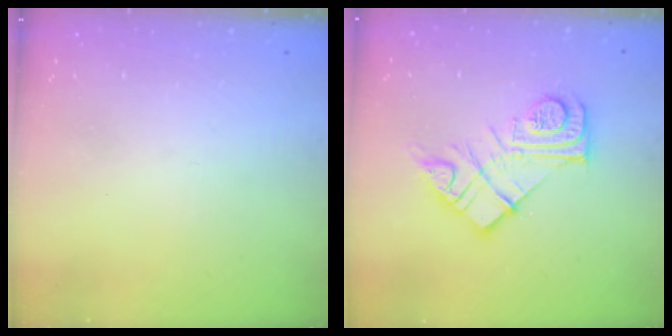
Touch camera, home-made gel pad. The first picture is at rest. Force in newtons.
{"total": 13.9, "press": 13.8, "slide": 0.9}